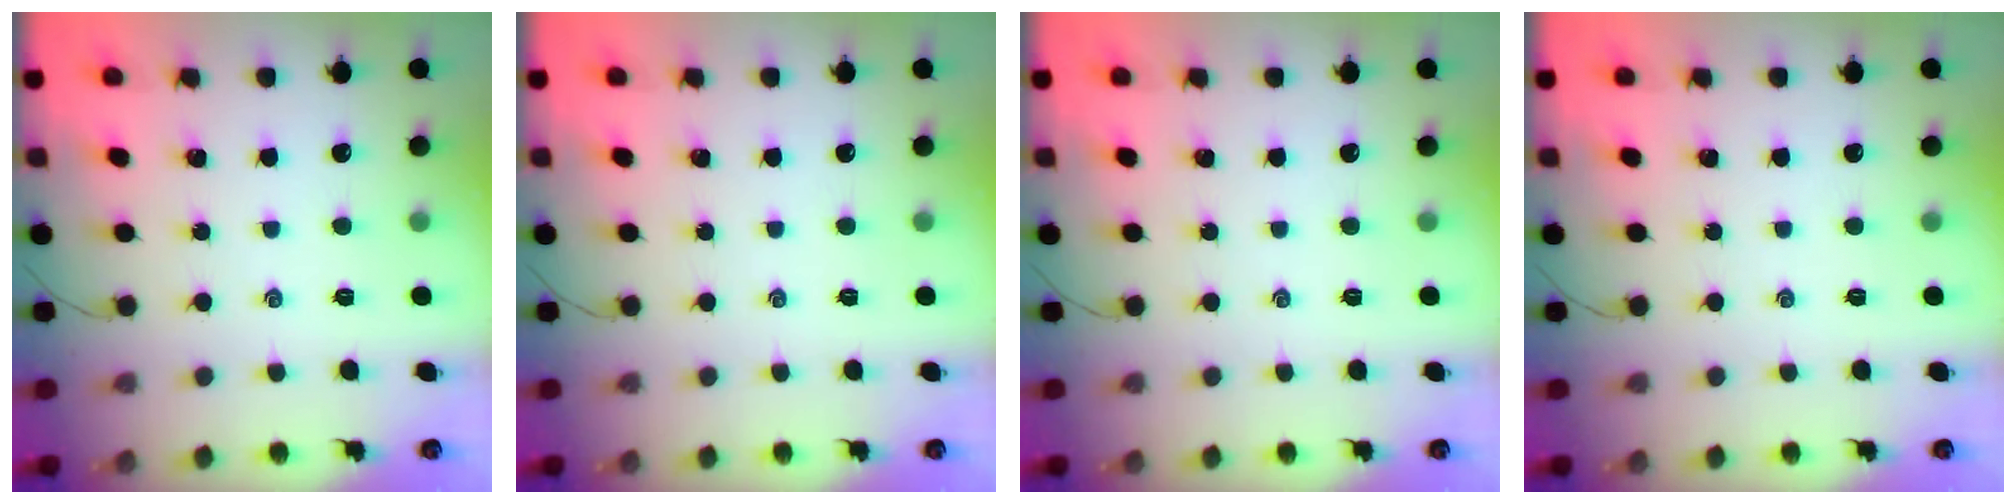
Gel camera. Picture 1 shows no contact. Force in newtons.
{"total": 0.0}
{"total": 0.0}
{"total": 0.0}